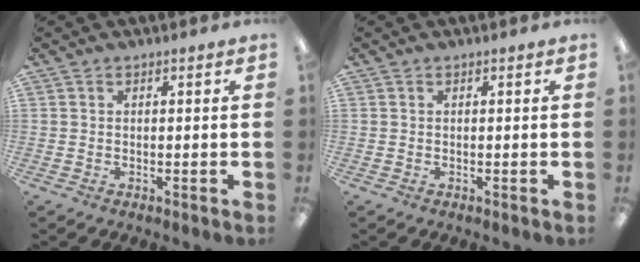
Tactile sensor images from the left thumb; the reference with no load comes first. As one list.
[{"total": 0.0}]